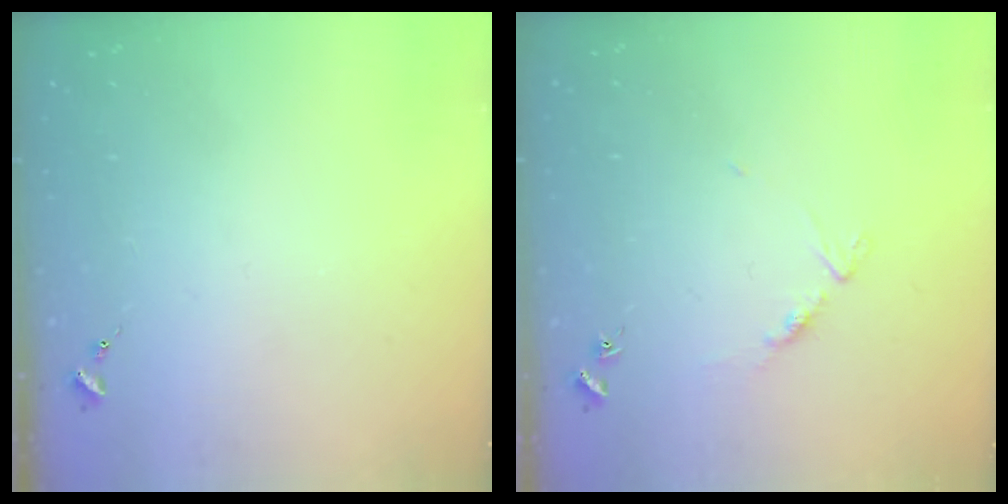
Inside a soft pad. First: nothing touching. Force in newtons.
{"total": 5.5, "press": 5.5, "slide": 0.4}